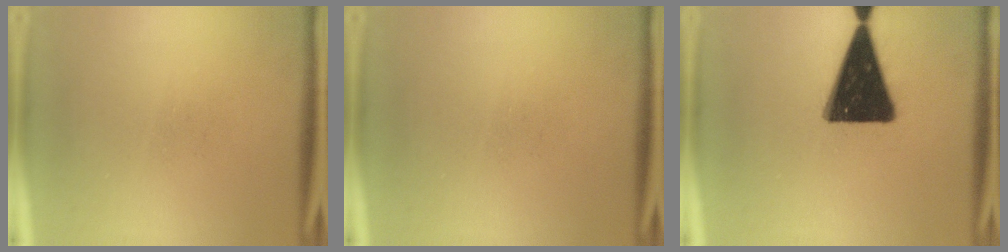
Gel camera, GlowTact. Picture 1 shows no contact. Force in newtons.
{"total": 0.0}
{"total": 17.6}